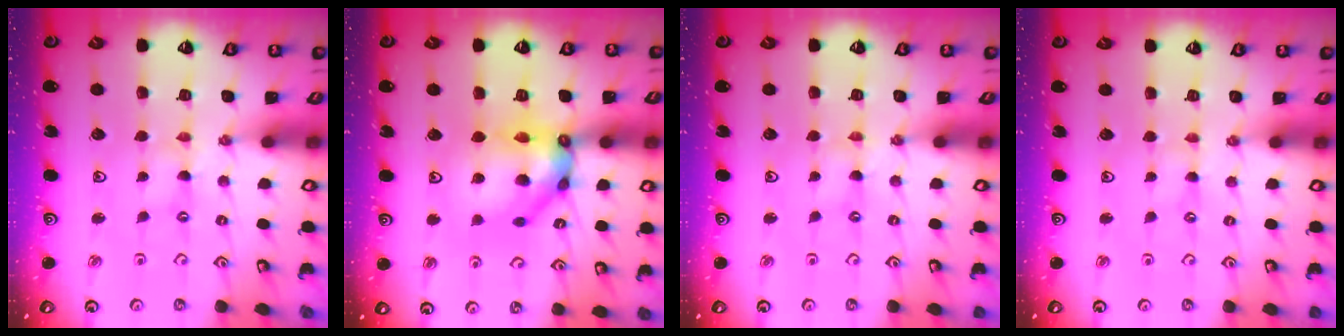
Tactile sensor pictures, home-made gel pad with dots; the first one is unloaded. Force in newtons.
{"total": 15.4, "press": 15.3, "slide": 1.9}
{"total": 0.0}
{"total": 0.0}